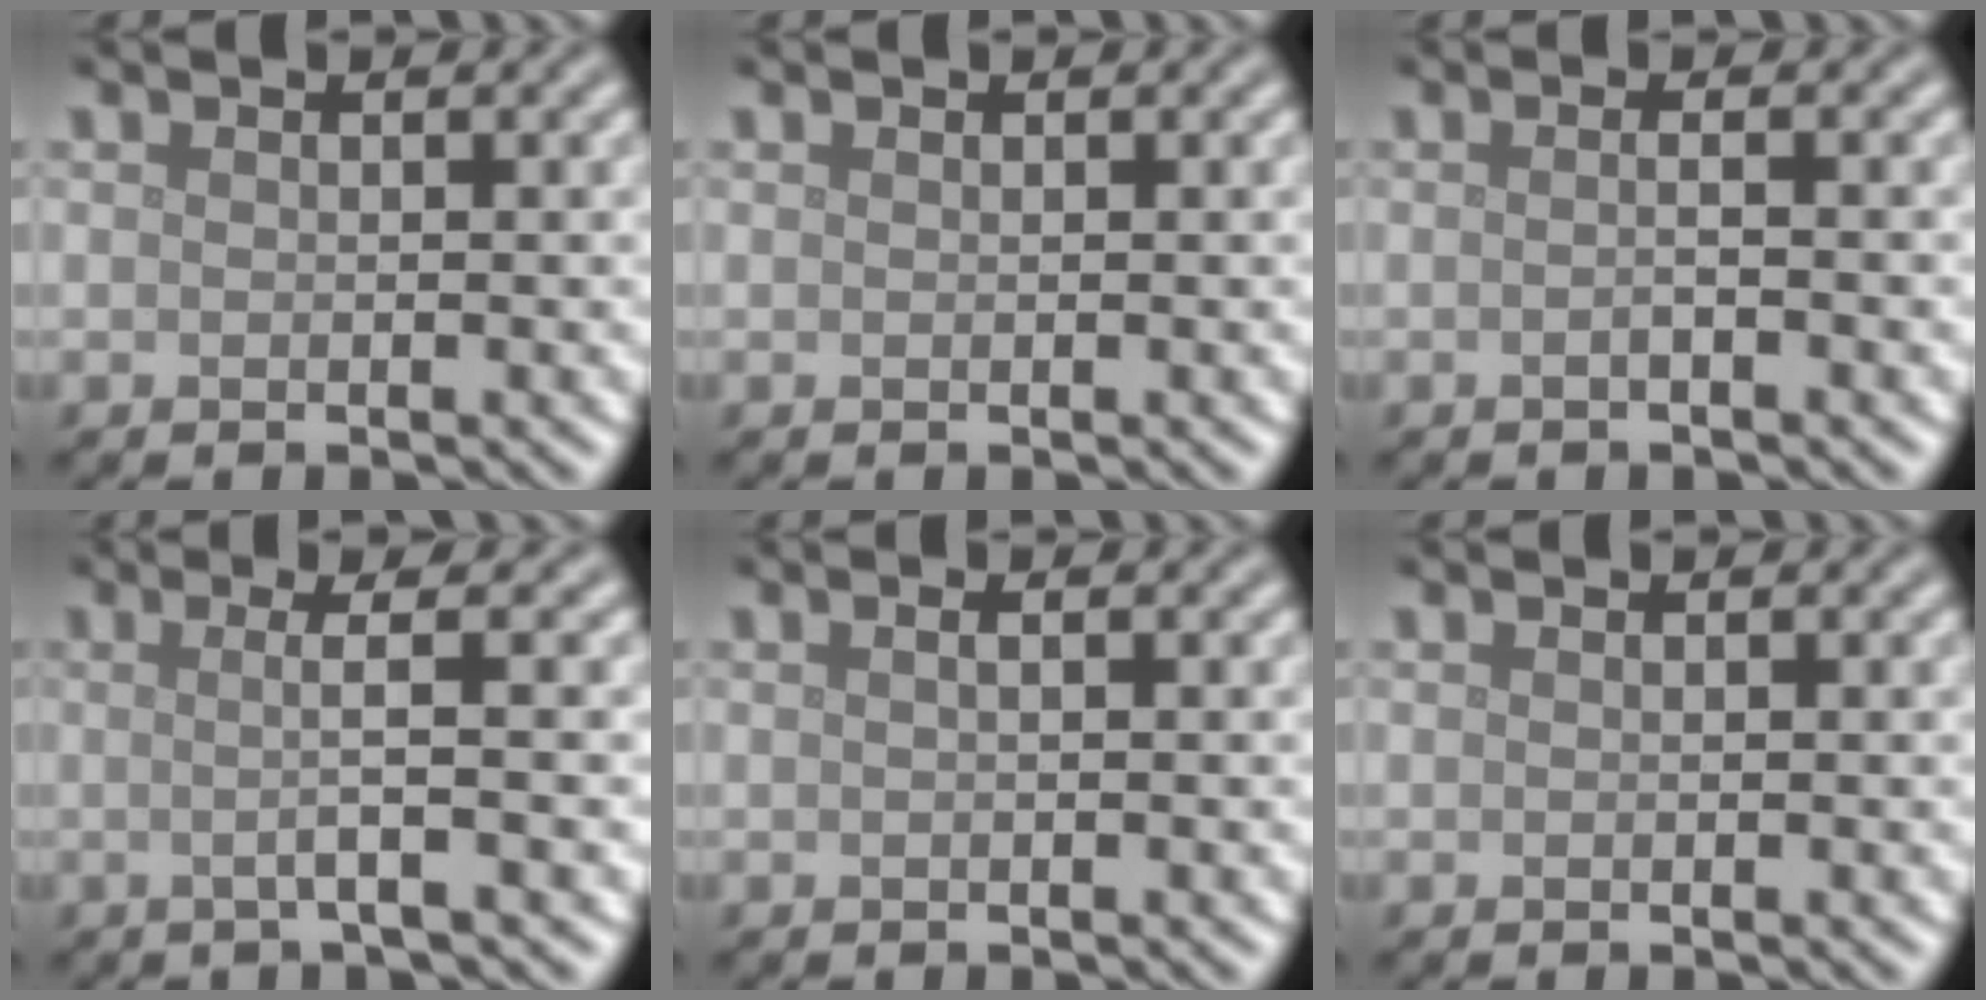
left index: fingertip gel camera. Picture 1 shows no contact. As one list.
[{"total": 0.0}, {"total": 1.3, "force": [-0.2, 0.5, 1.2], "torque": [-0.012, -0.007, -0.011]}, {"total": 3.3, "force": [0.1, 0.5, 3.2], "torque": [-0.054, -0.001, -0.010]}, {"total": 0.8, "force": [0.2, 0.3, 0.8], "torque": [-0.010, 0.000, -0.003]}, {"total": 0.0}]